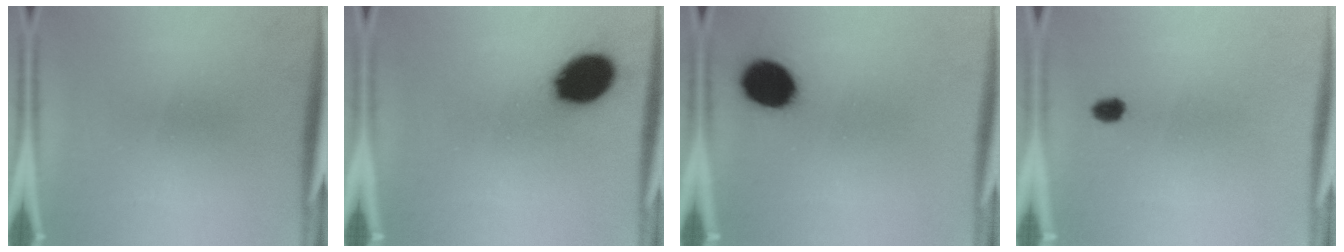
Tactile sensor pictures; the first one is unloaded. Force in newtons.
{"total": 12.9}
{"total": 11.5}
{"total": 2.2}